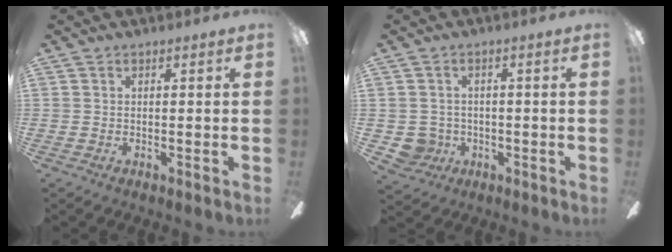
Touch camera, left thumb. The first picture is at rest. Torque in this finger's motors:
{"motor_torque": [-0.02, 0.05, -0.22, 0.14, 0.00]}